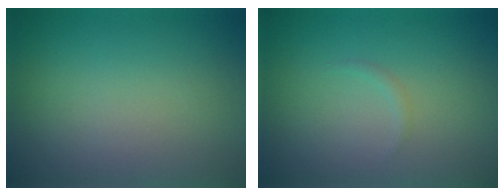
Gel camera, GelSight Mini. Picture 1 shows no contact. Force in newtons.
{"total": 0.5, "press": 0.5, "slide": 0.1}